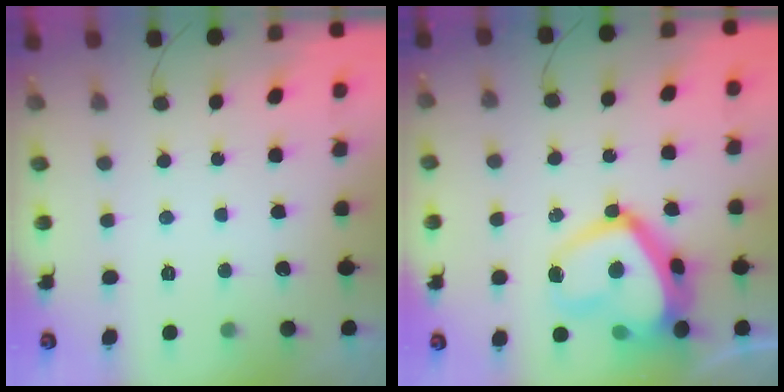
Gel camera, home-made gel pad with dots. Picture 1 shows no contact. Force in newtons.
{"total": 18.5, "press": 18.4, "slide": 1.6}